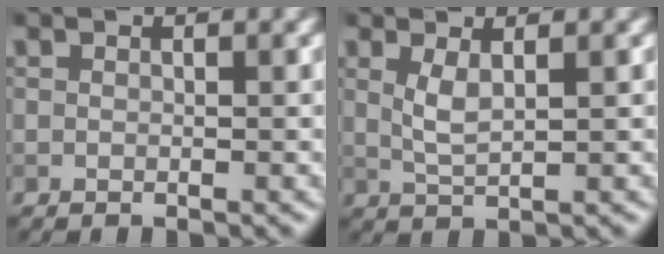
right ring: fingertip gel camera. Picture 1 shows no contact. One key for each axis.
{"total": 2.1, "fx": 0.7, "fy": 0.5, "fz": 1.9, "tx": -0.043, "ty": -0.002, "tz": 0.017}